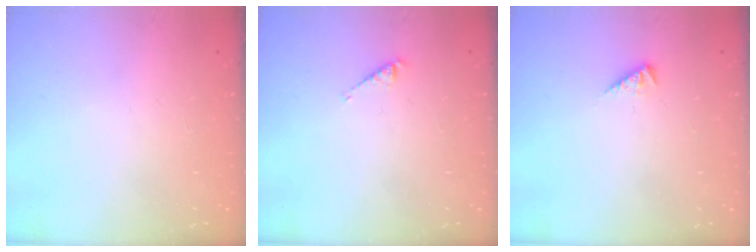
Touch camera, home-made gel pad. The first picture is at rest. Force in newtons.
{"total": 3.3, "press": 3.2, "slide": 0.5}
{"total": 2.7, "press": 2.7, "slide": 0.6}